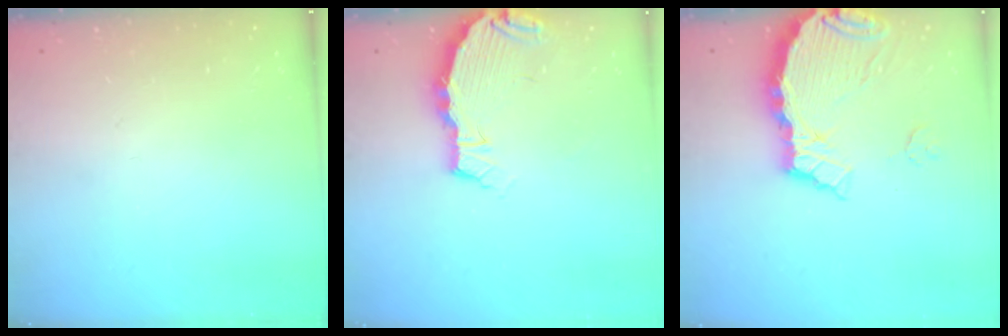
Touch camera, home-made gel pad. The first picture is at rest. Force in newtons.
{"total": 4.2, "press": 4.2, "slide": 0.4}
{"total": 8.1, "press": 8.0, "slide": 0.8}